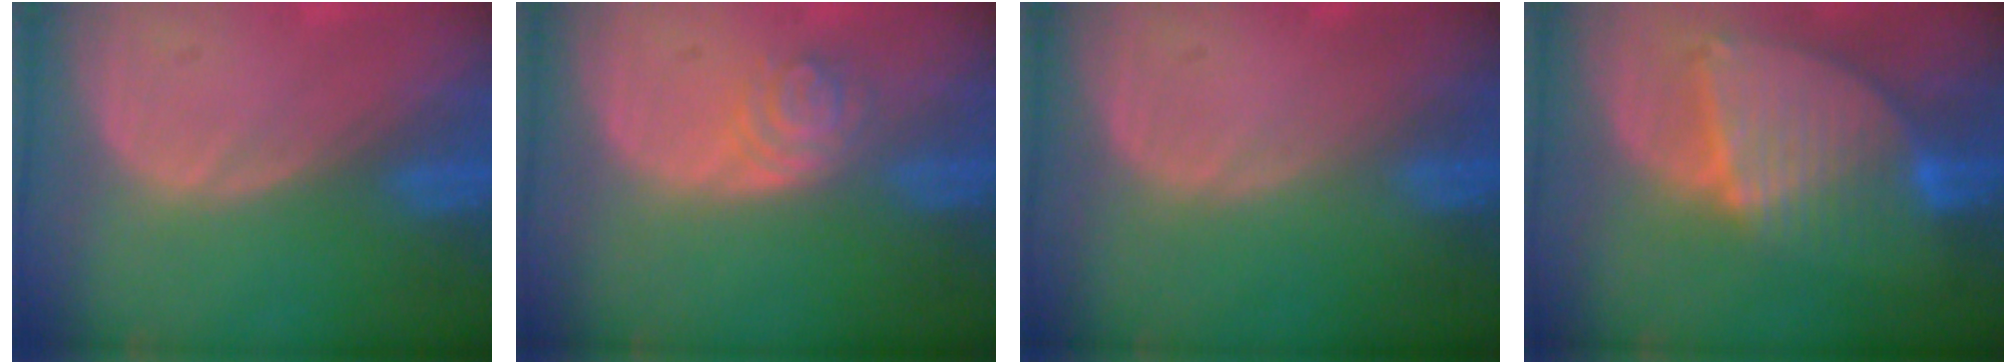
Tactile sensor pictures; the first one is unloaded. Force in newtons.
{"total": 4.0, "press": 3.6, "slide": 1.7}
{"total": 0.0}
{"total": 8.4, "press": 7.5, "slide": 3.8}